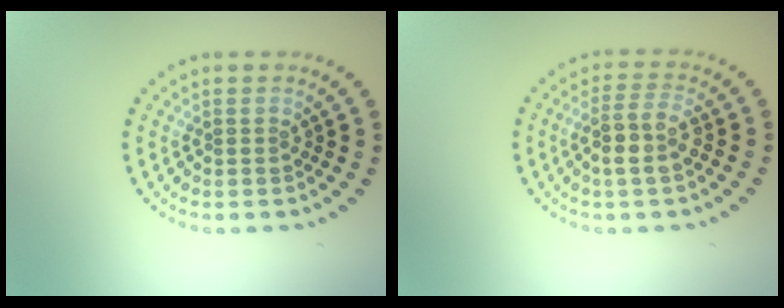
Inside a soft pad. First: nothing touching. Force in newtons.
{"total": 2.8, "press": 2.5, "slide": 1.3}